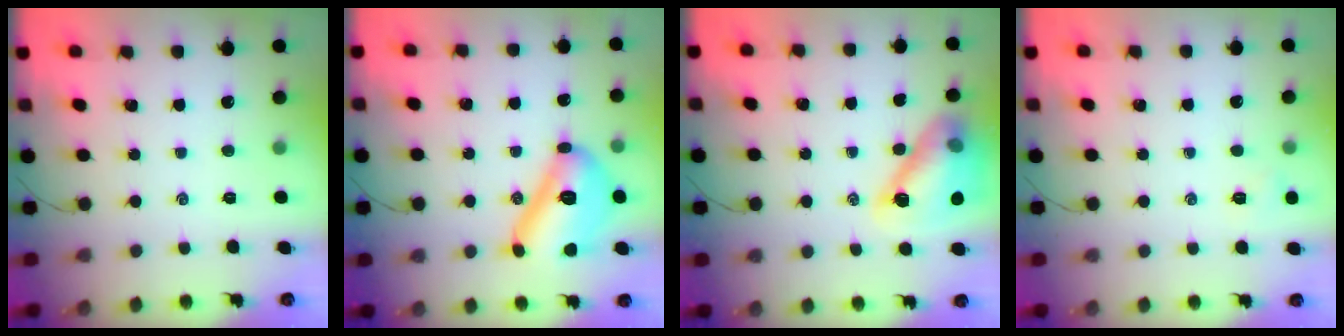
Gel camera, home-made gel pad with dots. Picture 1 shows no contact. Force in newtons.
{"total": 17.3, "press": 17.2, "slide": 1.1}
{"total": 14.3, "press": 14.0, "slide": 2.8}
{"total": 4.5, "press": 4.4, "slide": 1.0}